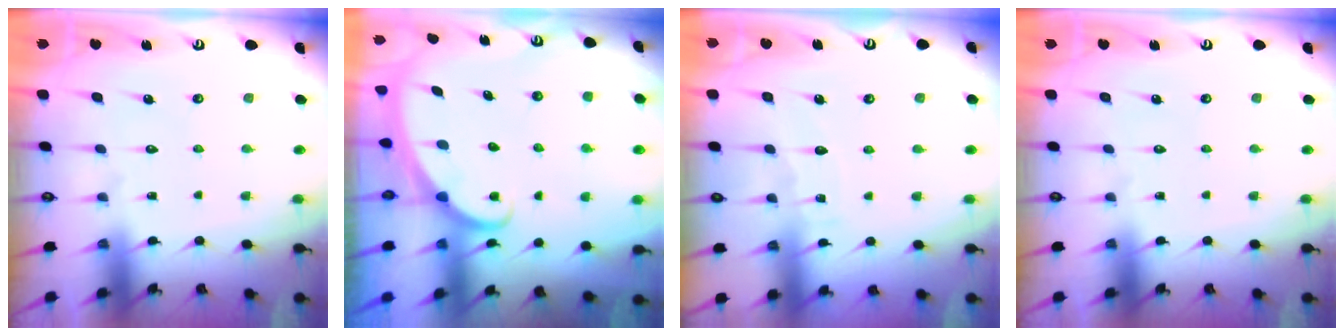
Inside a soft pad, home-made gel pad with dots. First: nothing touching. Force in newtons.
{"total": 1.9, "press": 1.9, "slide": 0.1}
{"total": 3.6, "press": 3.6, "slide": 0.3}
{"total": 0.0}